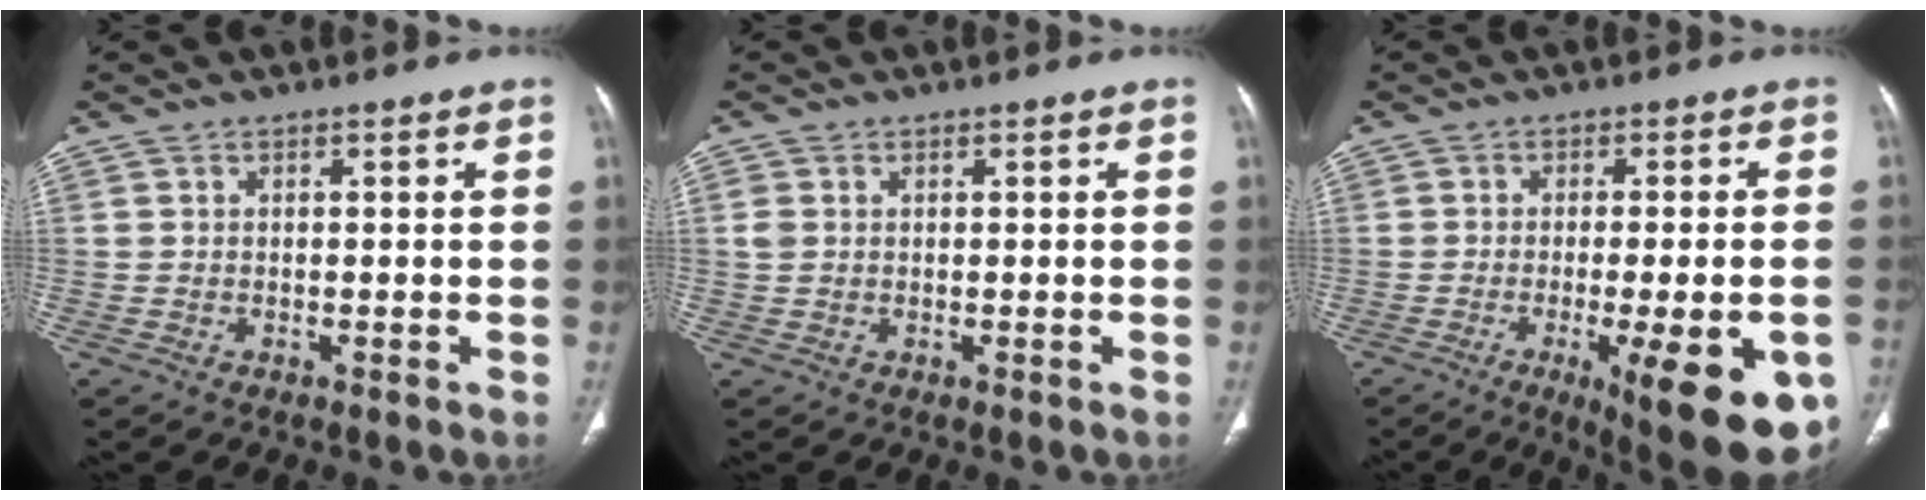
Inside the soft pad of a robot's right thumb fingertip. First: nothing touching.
{"total": 1.7, "force": [0.3, 1.3, 0.9], "torque": [-0.022, 0.001, 0.009]}
{"total": 17.9, "force": [-7.2, 5.1, 15.5], "torque": [-0.149, -0.002, -0.084]}